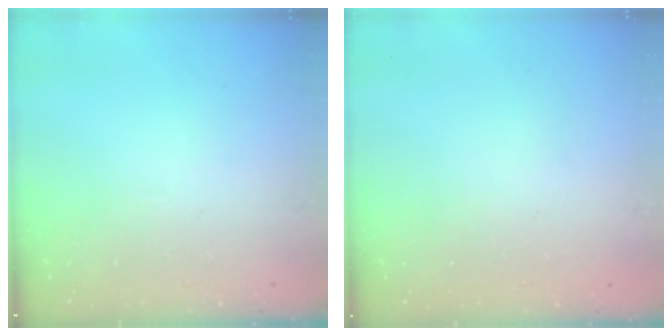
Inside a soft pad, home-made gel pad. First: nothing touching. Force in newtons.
{"total": 0.0}